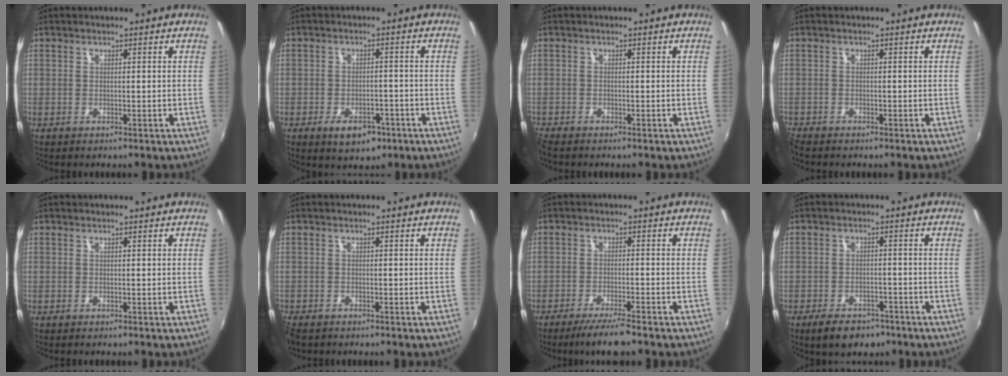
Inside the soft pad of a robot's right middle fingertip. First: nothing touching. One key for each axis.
{"total": 6.4, "fx": -3.7, "fy": 3.6, "fz": 3.8, "tx": -0.080, "ty": -0.002, "tz": -0.048}
{"total": 2.1, "fx": -2.0, "fy": 0.3, "fz": 0.6, "tx": -0.018, "ty": -0.013, "tz": -0.042}
{"total": 2.2, "fx": -2.1, "fy": 0.4, "fz": 0.5, "tx": -0.018, "ty": -0.013, "tz": -0.046}
{"total": 0.0}
{"total": 3.3, "fx": -2.7, "fy": 1.5, "fz": 1.4, "tx": -0.039, "ty": -0.015, "tz": -0.050}
{"total": 6.0, "fx": -4.9, "fy": 0.1, "fz": 3.5, "tx": -0.075, "ty": -0.009, "tz": -0.083}
{"total": 7.2, "fx": -5.2, "fy": 3.6, "fz": 3.5, "tx": -0.087, "ty": -0.004, "tz": -0.075}